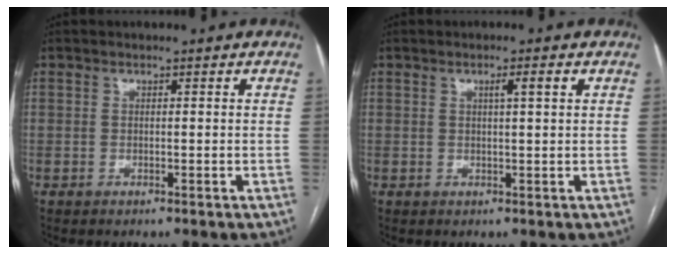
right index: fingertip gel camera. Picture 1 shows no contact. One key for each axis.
{"total": 2.1, "fx": 0.8, "fy": -0.1, "fz": 1.9, "tx": -0.033, "ty": 0.001, "tz": 0.013}